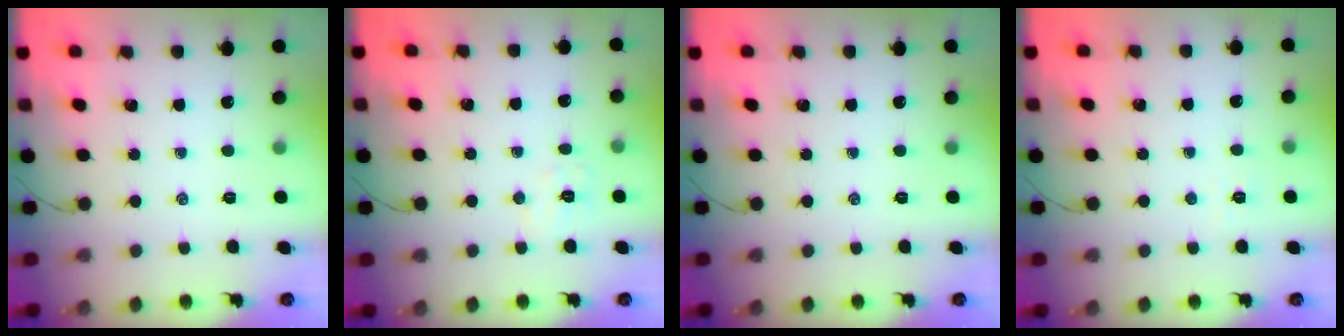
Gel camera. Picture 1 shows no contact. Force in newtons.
{"total": 5.4, "press": 5.2, "slide": 1.1}
{"total": 0.0}
{"total": 2.4, "press": 2.3, "slide": 0.5}